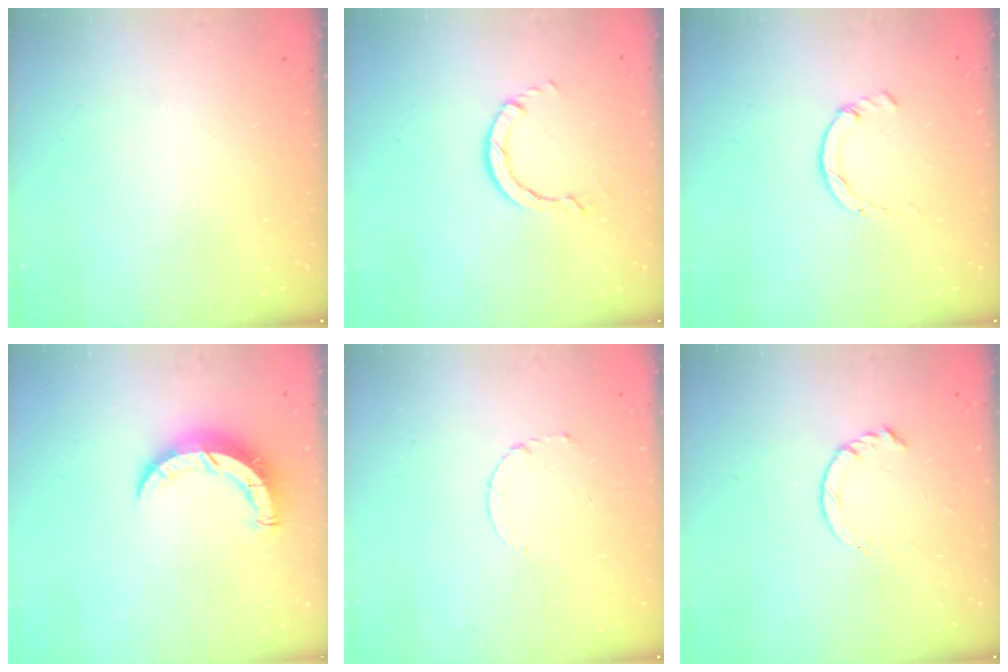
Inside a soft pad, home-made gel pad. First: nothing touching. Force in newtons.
{"total": 2.8, "press": 2.8, "slide": 0.2}
{"total": 1.7, "press": 1.7, "slide": 0.3}
{"total": 8.1, "press": 8.1, "slide": 0.5}
{"total": 2.5, "press": 2.5, "slide": 0.3}
{"total": 4.7, "press": 4.7, "slide": 0.6}